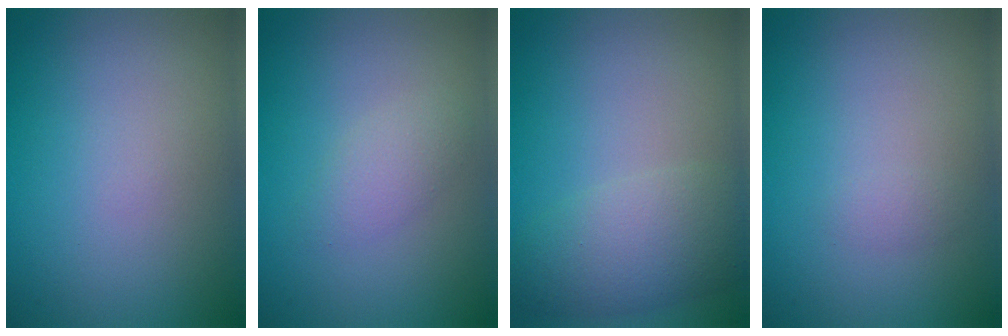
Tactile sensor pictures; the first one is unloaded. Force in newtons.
{"total": 1.8, "press": 1.8, "slide": 0.1}
{"total": 4.6, "press": 4.6, "slide": 0.3}
{"total": 0.7, "press": 0.7, "slide": 0.0}